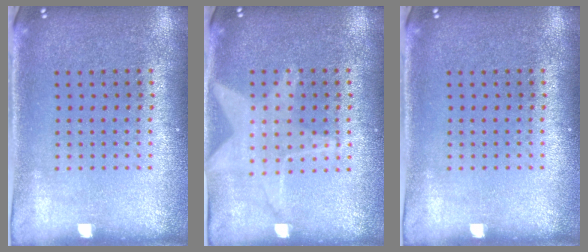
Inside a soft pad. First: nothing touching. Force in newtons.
{"total": 1.3, "press": 1.2, "slide": 0.3}
{"total": 0.0}